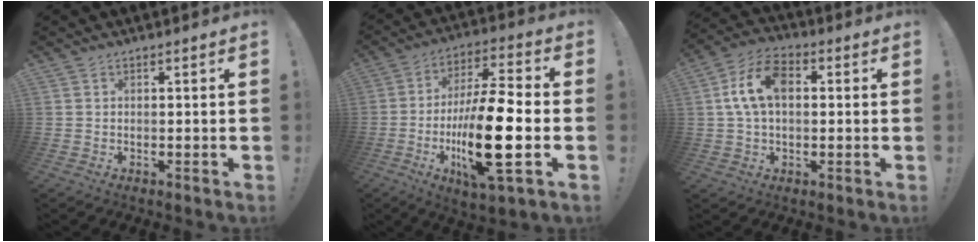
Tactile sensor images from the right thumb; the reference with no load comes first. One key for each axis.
{"total": 21.4, "fx": -4.7, "fy": 5.8, "fz": 20.0, "tx": -0.375, "ty": 0.003, "tz": -0.081}
{"total": 11.7, "fx": 1.8, "fy": 7.3, "fz": 8.9, "tx": -0.174, "ty": 0.013, "tz": 0.035}